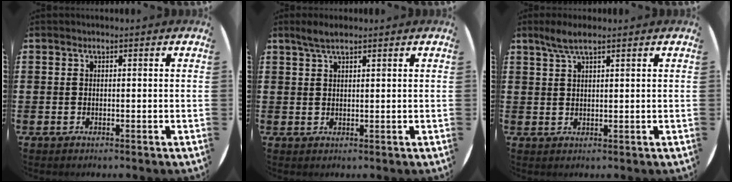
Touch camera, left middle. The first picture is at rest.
{"total": 2.4, "force": [1.9, 0.4, 1.4], "torque": [-0.030, 0.004, 0.033]}
{"total": 3.1, "force": [2.3, 0.4, 2.1], "torque": [-0.044, 0.005, 0.040]}